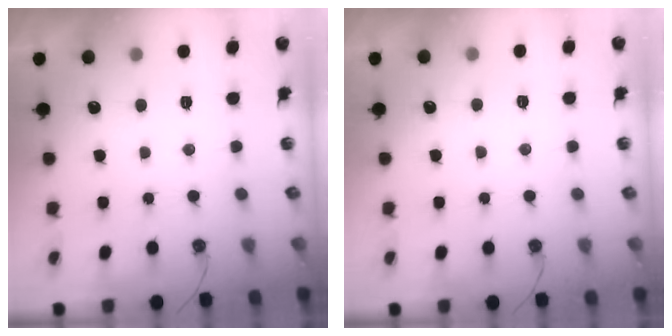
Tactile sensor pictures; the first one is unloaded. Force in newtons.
{"total": 1.9, "press": 1.9, "slide": 0.3}